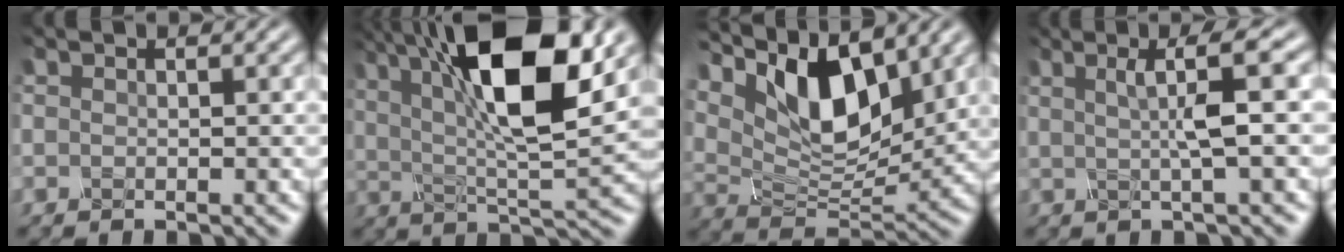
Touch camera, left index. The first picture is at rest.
{"total": 13.0, "force": [4.8, 4.2, 11.3], "torque": [-0.189, 0.009, 0.078]}
{"total": 9.6, "force": [4.9, 4.6, 6.9], "torque": [-0.125, -0.001, 0.086]}
{"total": 4.1, "force": [0.5, 0.6, 4.0], "torque": [-0.055, 0.009, 0.005]}